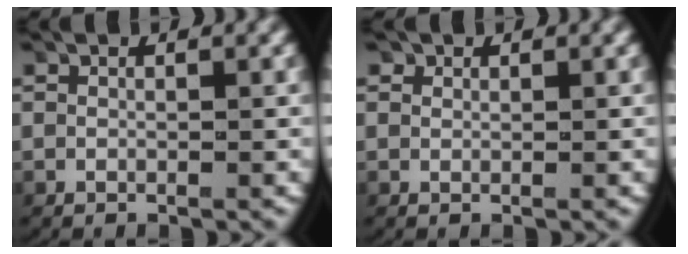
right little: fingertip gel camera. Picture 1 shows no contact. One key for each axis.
{"total": 0.5, "fx": 0.4, "fy": 0.4, "fz": 0.0, "tx": -0.003, "ty": -0.001, "tz": 0.010}